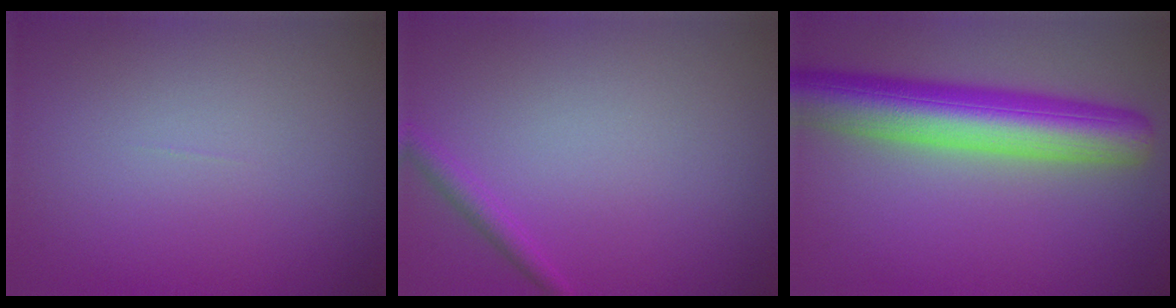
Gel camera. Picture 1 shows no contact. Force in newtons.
{"total": 1.3, "press": 1.3, "slide": 0.1}
{"total": 9.0, "press": 9.0, "slide": 0.3}